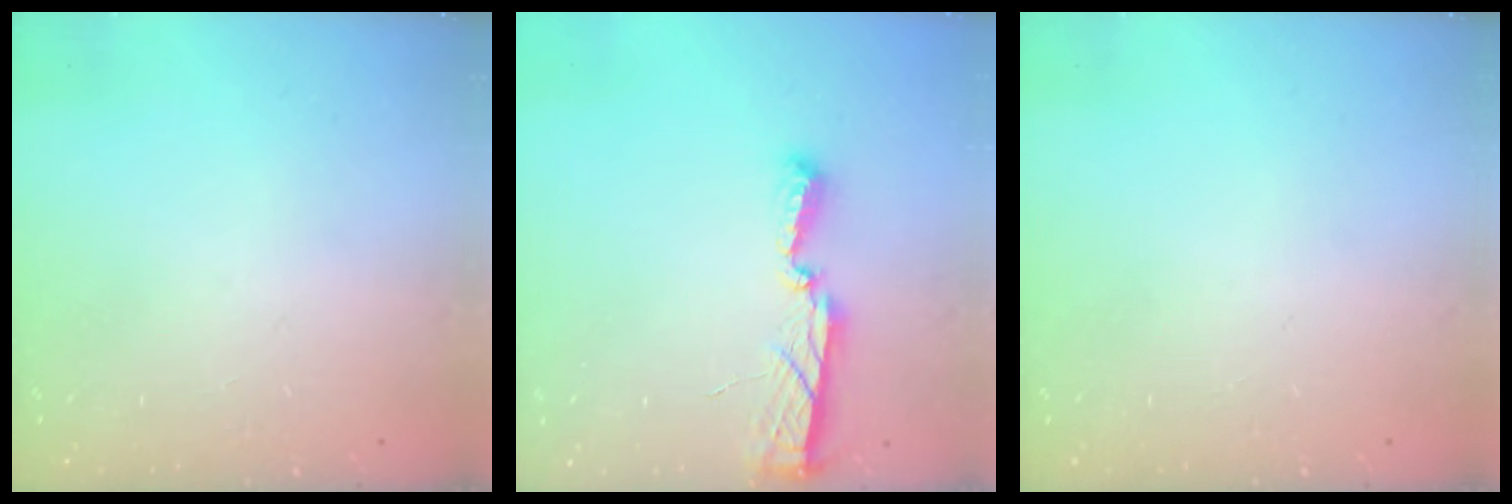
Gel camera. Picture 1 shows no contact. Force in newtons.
{"total": 8.1, "press": 8.0, "slide": 0.5}
{"total": 0.0}